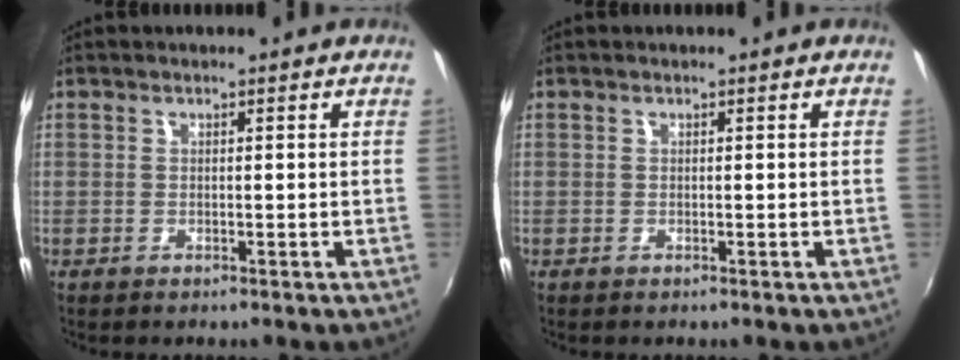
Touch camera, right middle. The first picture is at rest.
{"total": 0.0}